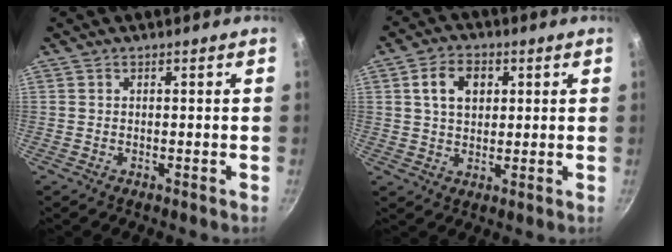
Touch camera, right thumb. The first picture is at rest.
{"total": 7.3, "force": [2.1, 5.1, 4.8], "torque": [-0.062, 0.004, 0.033]}